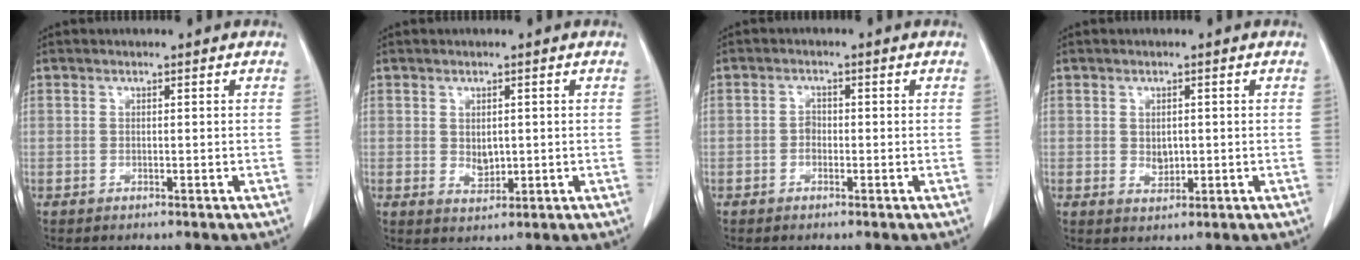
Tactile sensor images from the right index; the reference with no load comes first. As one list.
[{"total": 2.5, "force": [0.3, 1.7, 1.8], "torque": [-0.030, -0.004, 0.015]}, {"total": 1.3, "force": [-0.4, 1.0, 0.7], "torque": [-0.008, 0.007, -0.006]}, {"total": 2.2, "force": [0.2, 1.6, 1.5], "torque": [-0.024, -0.002, 0.011]}]